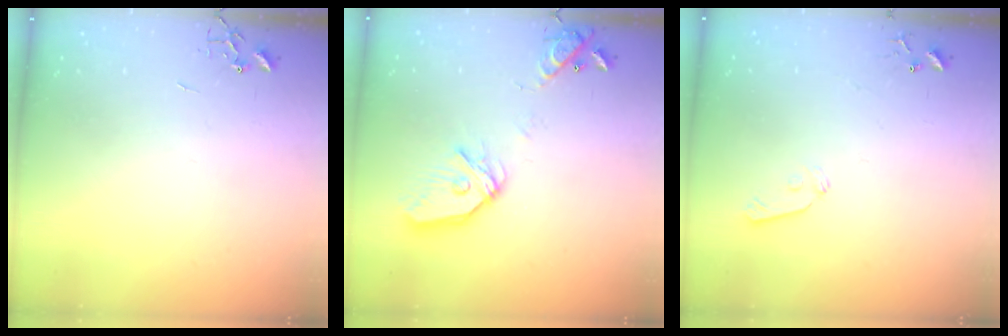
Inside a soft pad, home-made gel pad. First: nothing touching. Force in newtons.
{"total": 15.8, "press": 15.6, "slide": 2.1}
{"total": 5.9, "press": 5.8, "slide": 0.6}